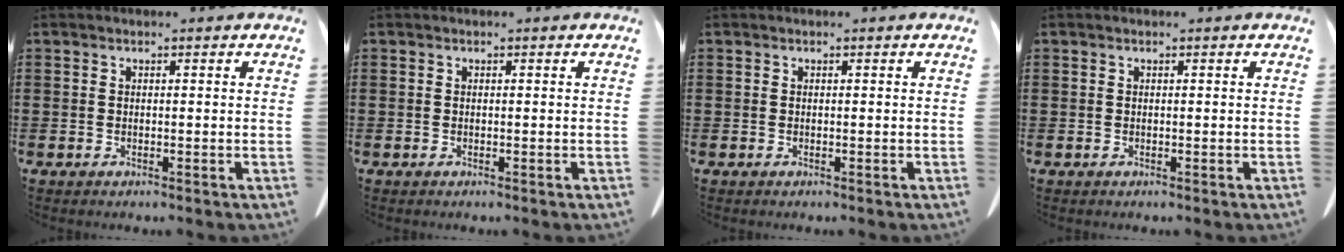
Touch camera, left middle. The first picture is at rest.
{"total": 0.0}
{"total": 0.0}
{"total": 0.0}